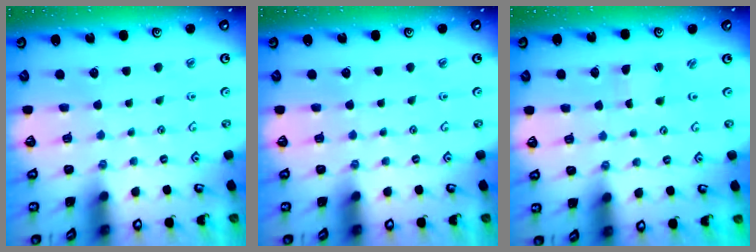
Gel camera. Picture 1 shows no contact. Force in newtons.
{"total": 0.0}
{"total": 1.0, "press": 1.0, "slide": 0.0}